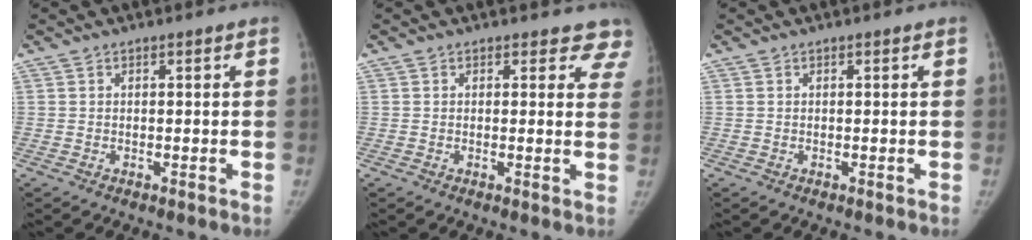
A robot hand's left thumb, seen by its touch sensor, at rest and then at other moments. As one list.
[{"total": 5.7, "force": [5.1, 2.6, 0.1], "torque": [0.052, -0.019, 0.022]}, {"total": 0.0}]